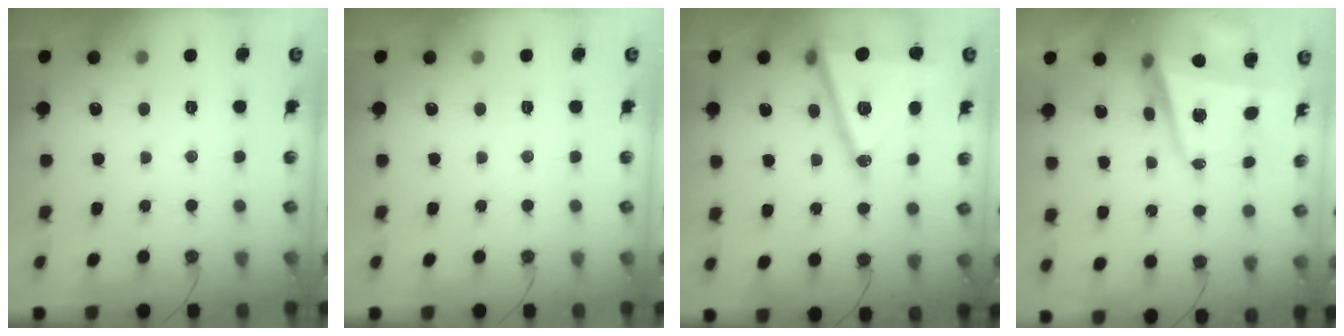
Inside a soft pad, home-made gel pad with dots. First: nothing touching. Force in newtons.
{"total": 0.0}
{"total": 21.2, "press": 20.9, "slide": 3.5}
{"total": 7.4, "press": 7.2, "slide": 1.3}